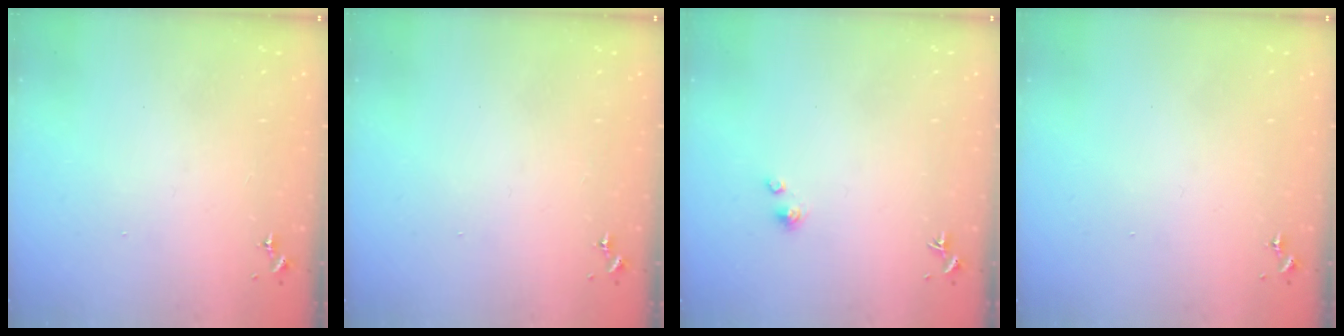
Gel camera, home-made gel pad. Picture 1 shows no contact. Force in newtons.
{"total": 0.0}
{"total": 2.1, "press": 2.1, "slide": 0.2}
{"total": 0.0}